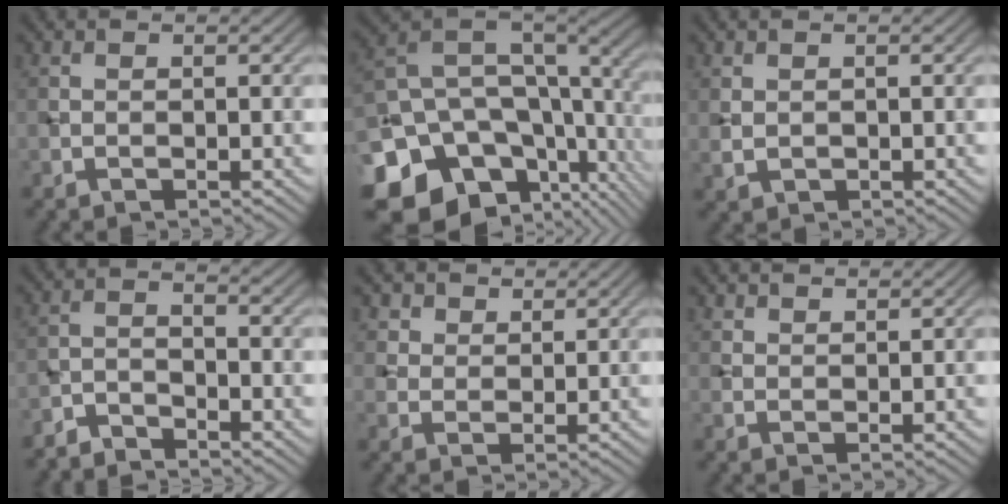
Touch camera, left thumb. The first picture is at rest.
{"total": 19.0, "force": [-5.2, 14.1, 11.5], "torque": [-0.257, -0.027, -0.039]}
{"total": 1.3, "force": [0.3, 1.0, 0.7], "torque": [-0.019, -0.003, 0.011]}
{"total": 3.1, "force": [-2.9, 0.6, 0.8], "torque": [-0.016, -0.004, -0.066]}
{"total": 4.3, "force": [3.1, 2.7, 1.4], "torque": [-0.043, -0.013, 0.071]}
{"total": 2.8, "force": [2.5, 0.9, 0.9], "torque": [-0.019, -0.005, 0.055]}